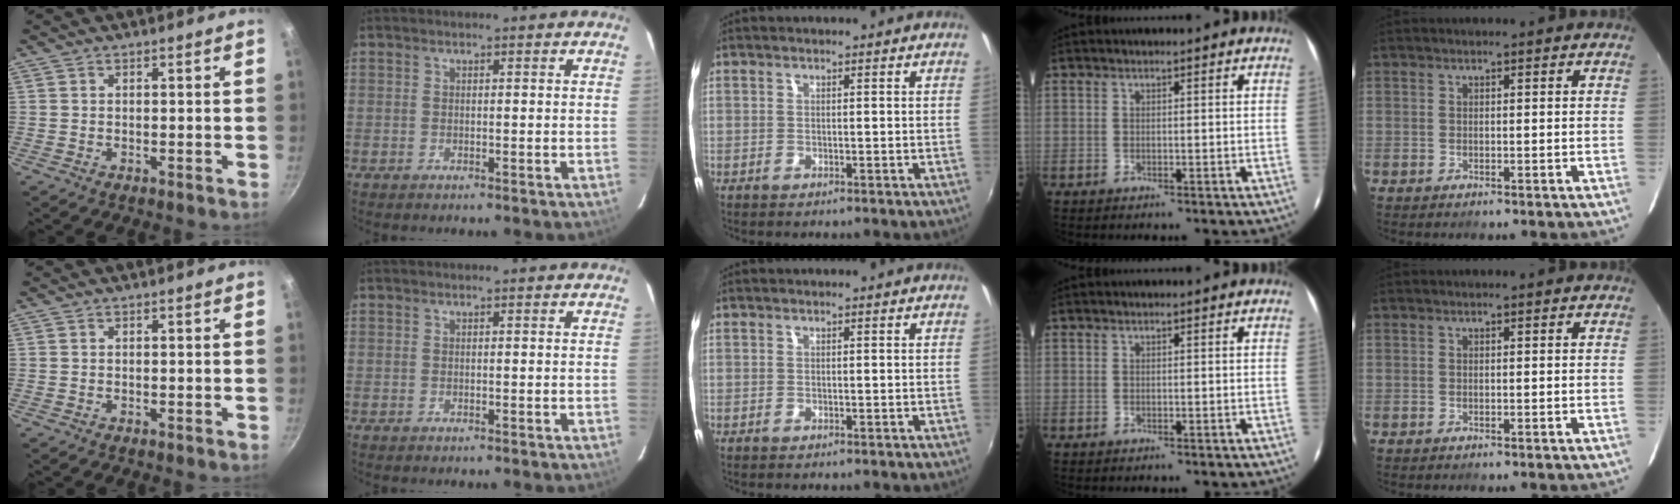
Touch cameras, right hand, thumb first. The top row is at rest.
{}